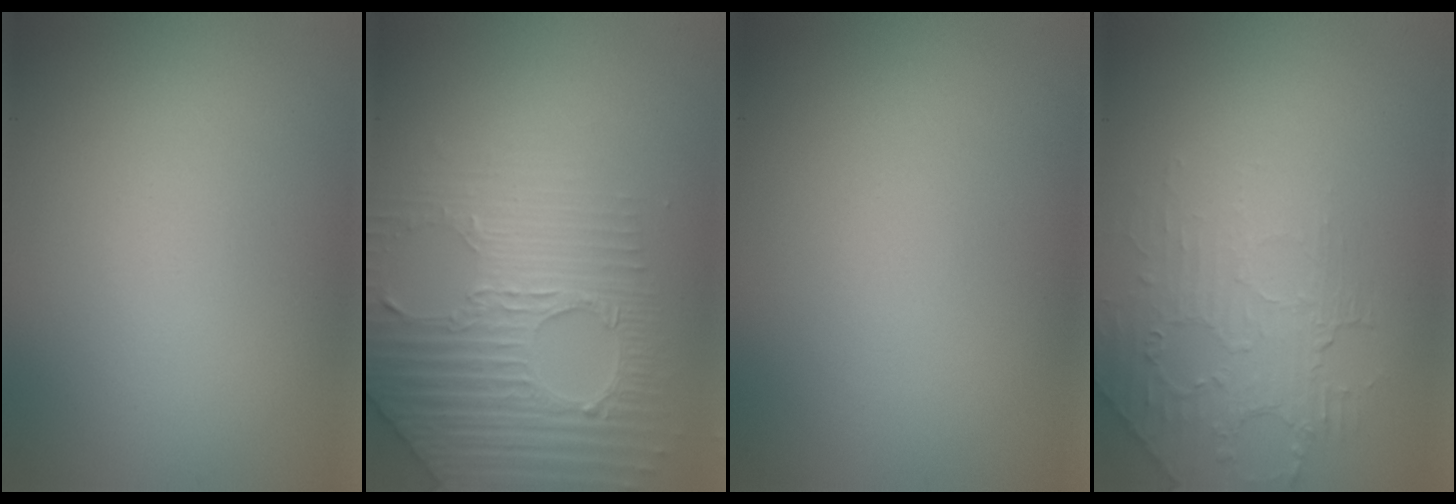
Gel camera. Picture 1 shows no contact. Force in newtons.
{"total": 4.5, "press": 4.3, "slide": 1.3}
{"total": 0.0}
{"total": 2.1, "press": 1.2, "slide": 1.7}